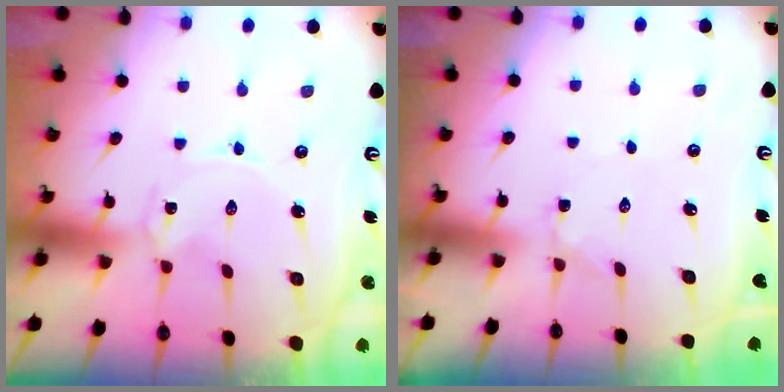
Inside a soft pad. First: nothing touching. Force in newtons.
{"total": 2.2, "press": 2.2, "slide": 0.6}